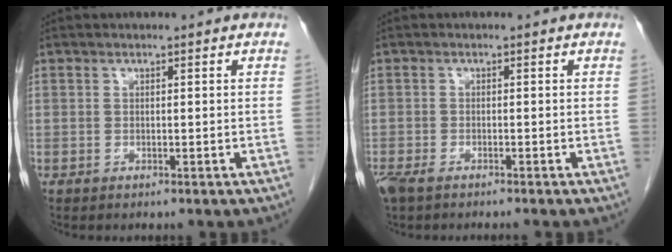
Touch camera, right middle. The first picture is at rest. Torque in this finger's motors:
{"motor_torque": [0.45, -0.27, 0.13, 0.03]}